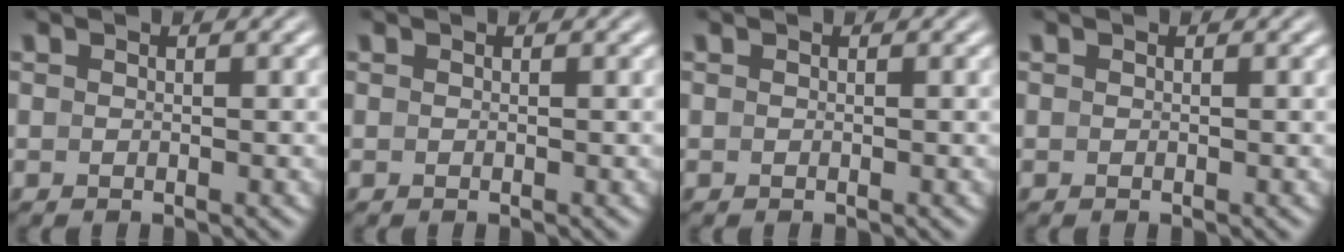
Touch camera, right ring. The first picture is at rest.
{"total": 0.0}
{"total": 0.0}
{"total": 0.0}